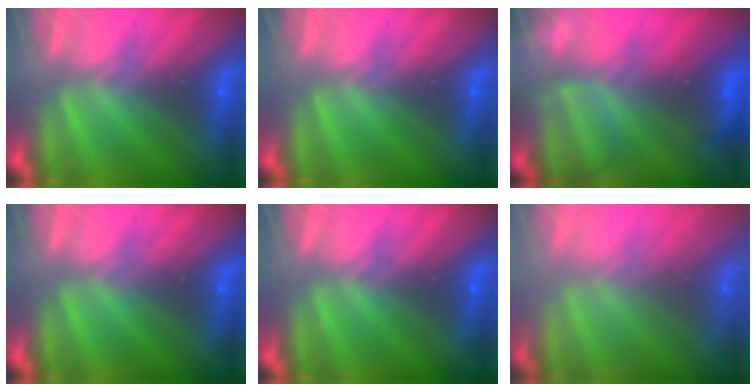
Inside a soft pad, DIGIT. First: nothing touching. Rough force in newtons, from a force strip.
{"total": 0.0}
{"total": 5.7}
{"total": 0.0}
{"total": 0.0}
{"total": 3.4}